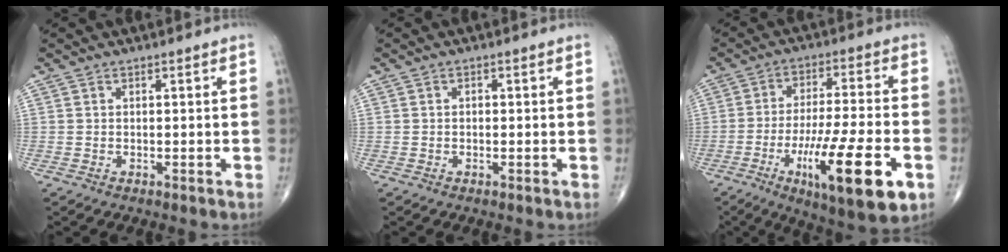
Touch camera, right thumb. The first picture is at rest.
{"total": 0.5, "force": [-0.1, 0.4, 0.3], "torque": [-0.002, 0.003, -0.003]}
{"total": 19.3, "force": [-7.3, 4.2, 17.4], "torque": [-0.296, 0.005, -0.110]}